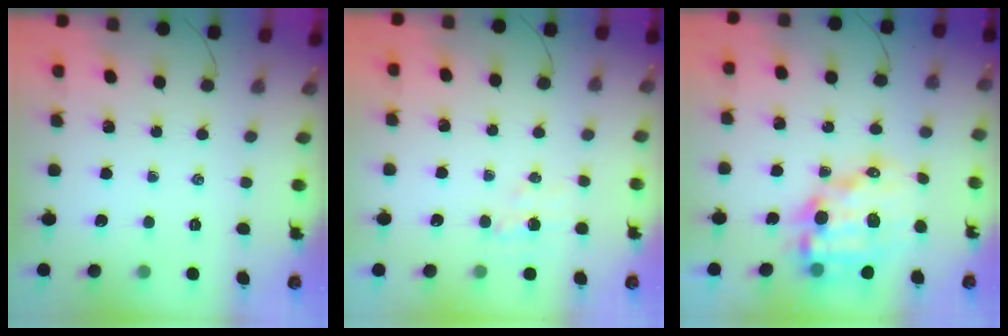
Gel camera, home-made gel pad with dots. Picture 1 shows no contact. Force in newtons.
{"total": 3.5, "press": 3.3, "slide": 1.1}
{"total": 14.7, "press": 14.4, "slide": 3.0}